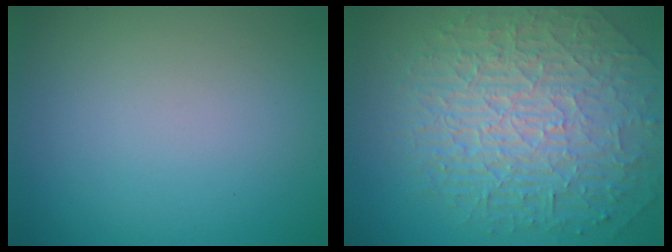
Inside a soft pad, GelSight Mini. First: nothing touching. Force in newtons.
{"total": 9.6, "press": 6.2, "slide": 7.4}